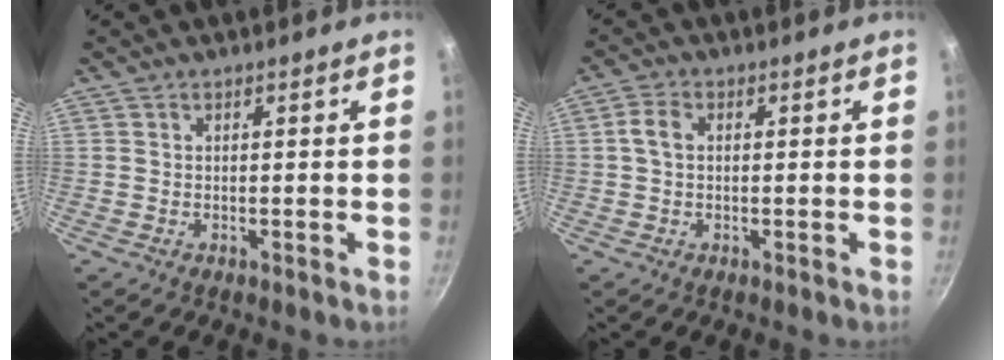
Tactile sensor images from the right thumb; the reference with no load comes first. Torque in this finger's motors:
{"motor_torque": [-0.06, 0.17, 0.11, 0.13, -0.03]}